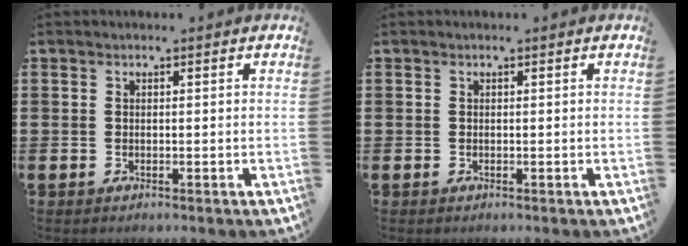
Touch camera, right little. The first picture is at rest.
{"total": 0.0}